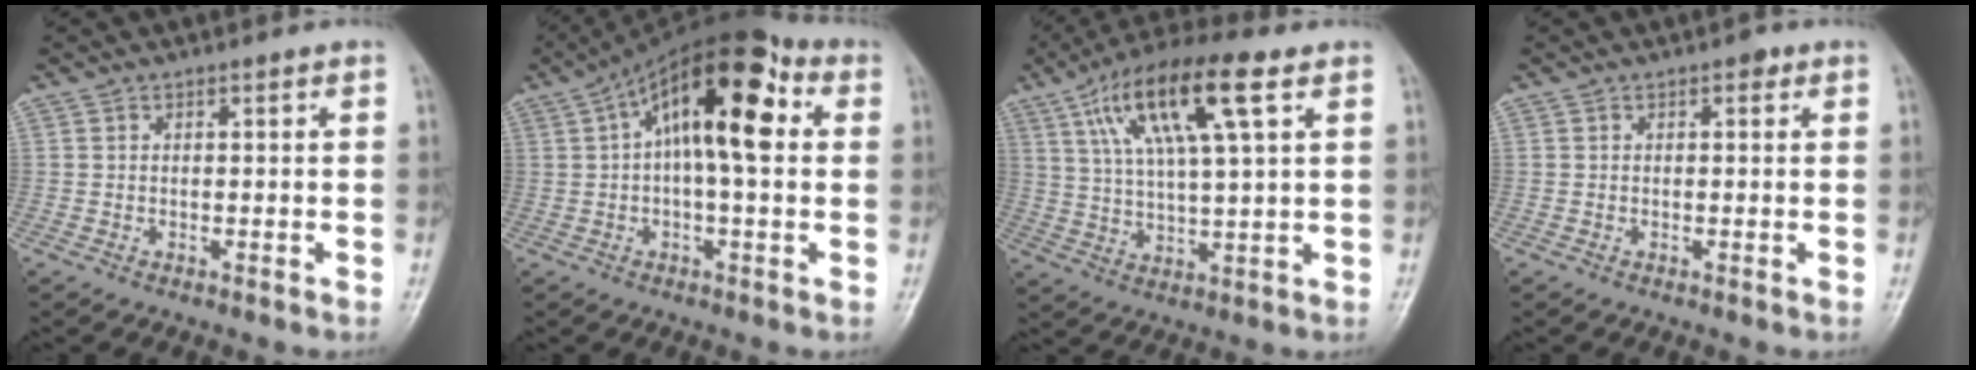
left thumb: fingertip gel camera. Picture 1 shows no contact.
{"total": 16.7, "force": [3.7, 6.6, 14.9], "torque": [-0.229, 0.038, 0.047]}
{"total": 16.6, "force": [7.2, 4.4, 14.3], "torque": [-0.264, 0.002, 0.126]}
{"total": 1.2, "force": [0.5, 0.7, 0.7], "torque": [-0.001, 0.001, 0.002]}